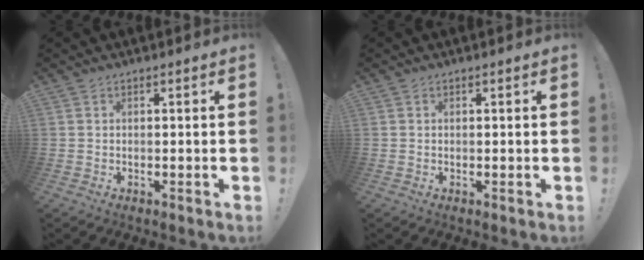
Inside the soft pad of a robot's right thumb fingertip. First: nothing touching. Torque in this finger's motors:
{"motor_torque": [-0.05, 0.17, 0.06, -0.19, 0.00]}